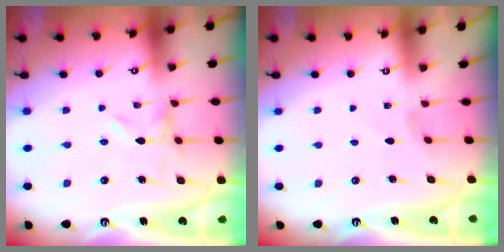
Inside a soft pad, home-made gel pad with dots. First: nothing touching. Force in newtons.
{"total": 0.0}